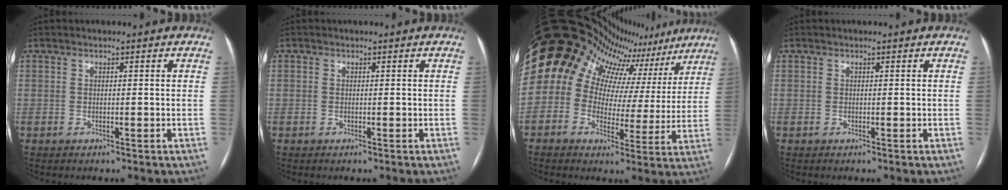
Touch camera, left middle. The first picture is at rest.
{"total": 0.0}
{"total": 21.8, "force": [13.8, 14.1, 9.3], "torque": [-0.160, 0.097, 0.163]}
{"total": 0.0}